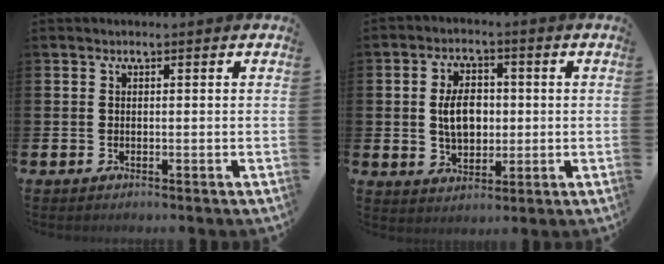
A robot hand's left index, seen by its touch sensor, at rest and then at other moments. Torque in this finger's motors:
{"motor_torque": [1.52, -0.07, 0.72, 0.21]}